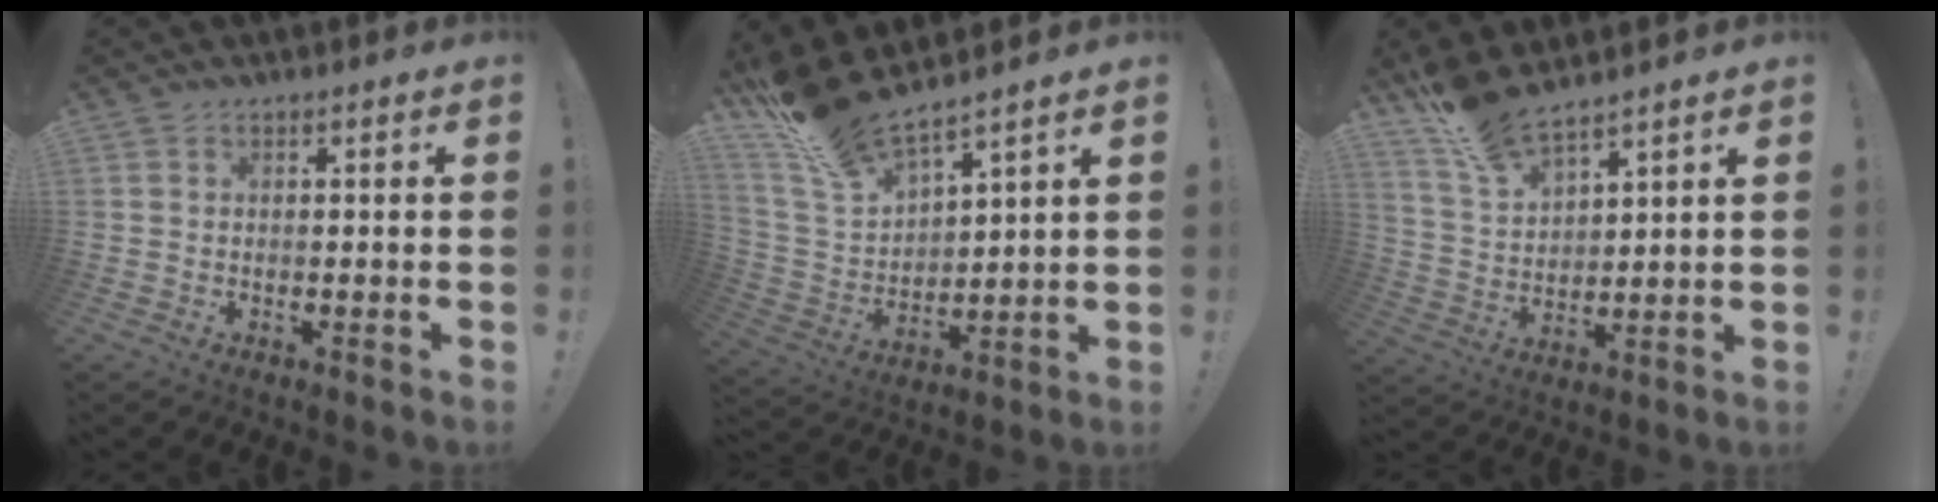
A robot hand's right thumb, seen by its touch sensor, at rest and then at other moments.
{"total": 13.6, "force": [12.3, 2.8, 5.1], "torque": [-0.113, -0.103, 0.222]}
{"total": 10.3, "force": [9.4, 2.0, 3.7], "torque": [-0.082, -0.066, 0.177]}